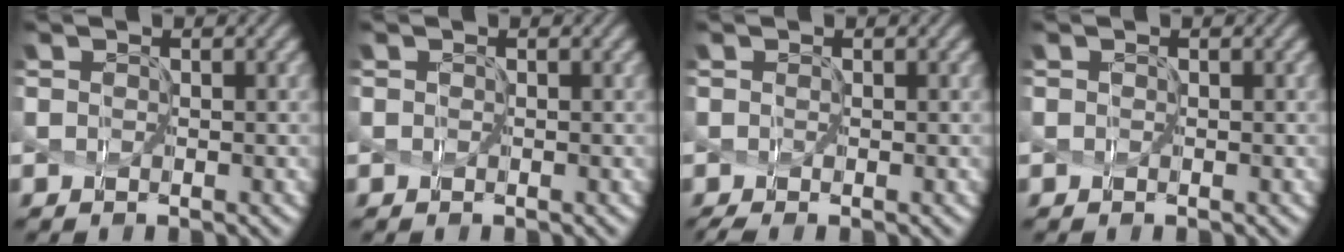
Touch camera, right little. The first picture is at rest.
{"total": 0.0}
{"total": 1.1, "force": [-0.9, 0.1, 0.6], "torque": [-0.025, -0.002, -0.014]}
{"total": 0.0}